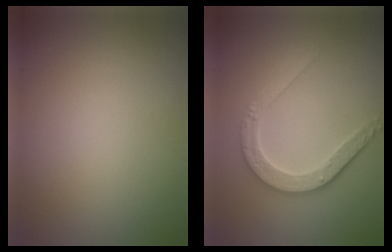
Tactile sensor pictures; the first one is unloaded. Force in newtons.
{"total": 4.7, "press": 3.6, "slide": 3.0}